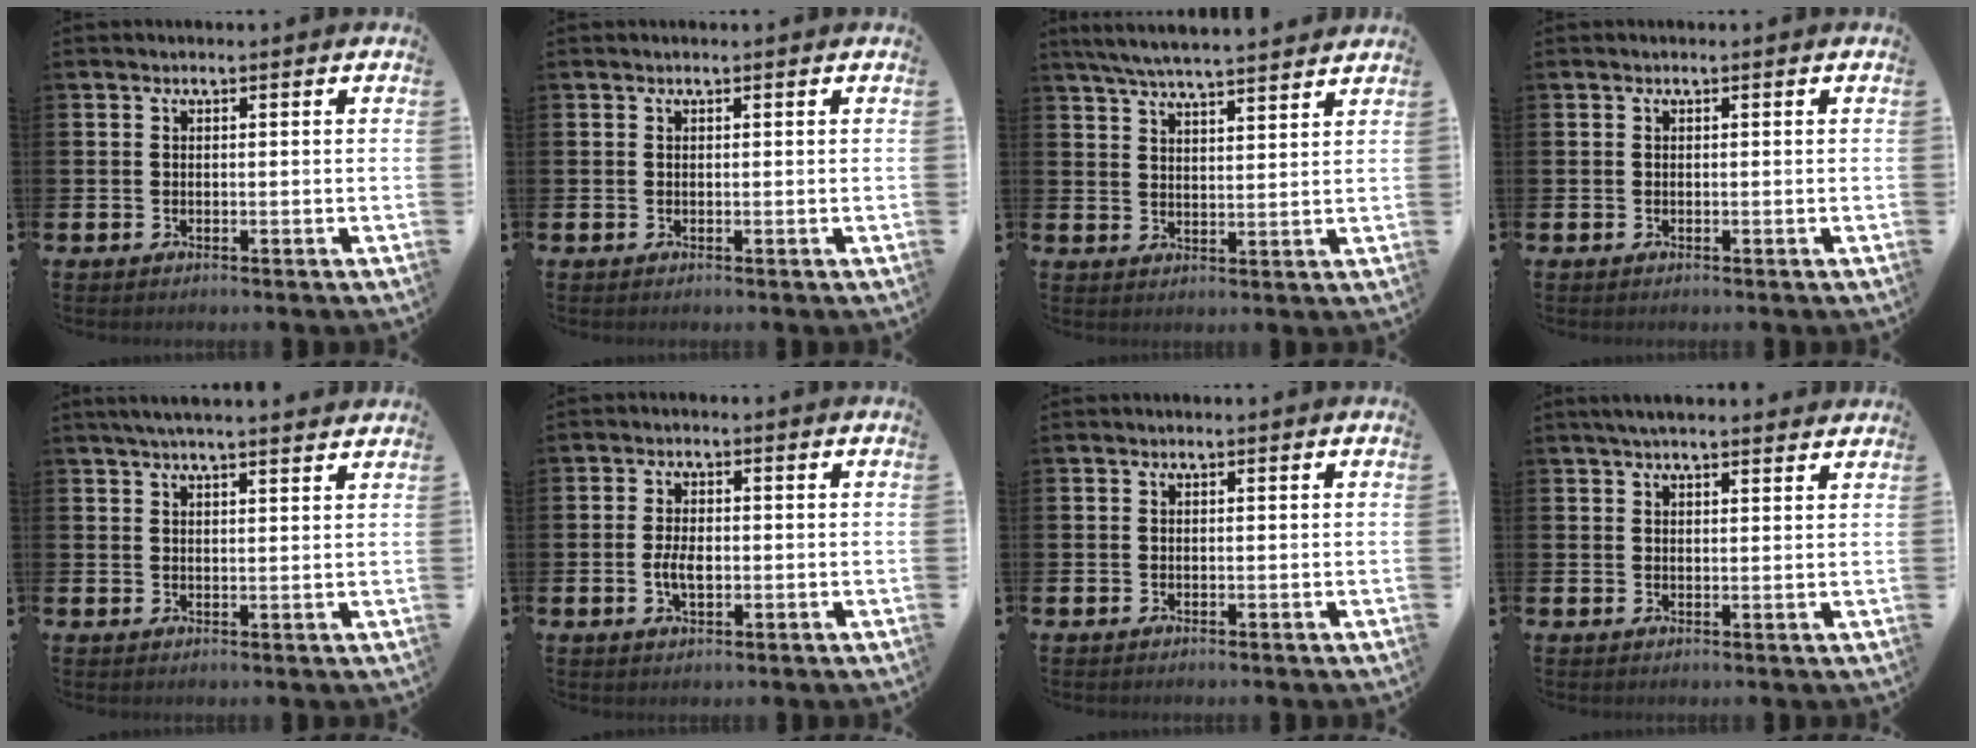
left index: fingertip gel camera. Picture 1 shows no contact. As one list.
[{"total": 0.0}, {"total": 6.0, "force": [5.8, 0.2, 1.6], "torque": [-0.049, -0.029, 0.103]}, {"total": 0.0}, {"total": 3.5, "force": [3.3, -0.1, 1.2], "torque": [-0.025, -0.009, 0.059]}, {"total": 3.2, "force": [-0.4, 1.7, 2.7], "torque": [-0.036, -0.002, -0.010]}, {"total": 0.0}, {"total": 3.2, "force": [2.9, 0.5, 1.3], "torque": [-0.031, -0.002, 0.052]}]